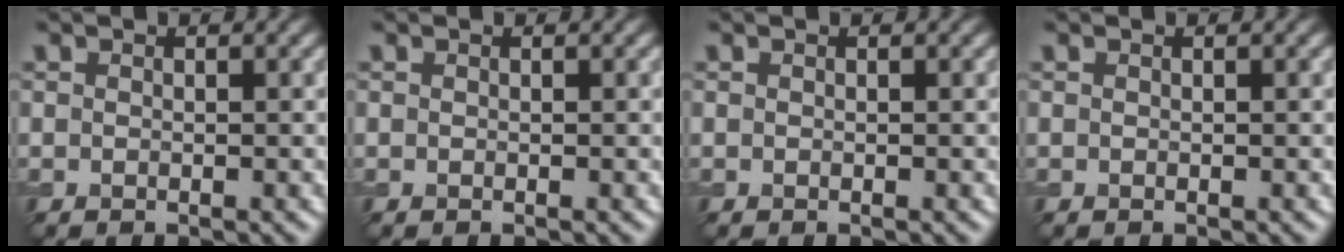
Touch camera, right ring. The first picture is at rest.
{"total": 0.0}
{"total": 0.0}
{"total": 0.0}